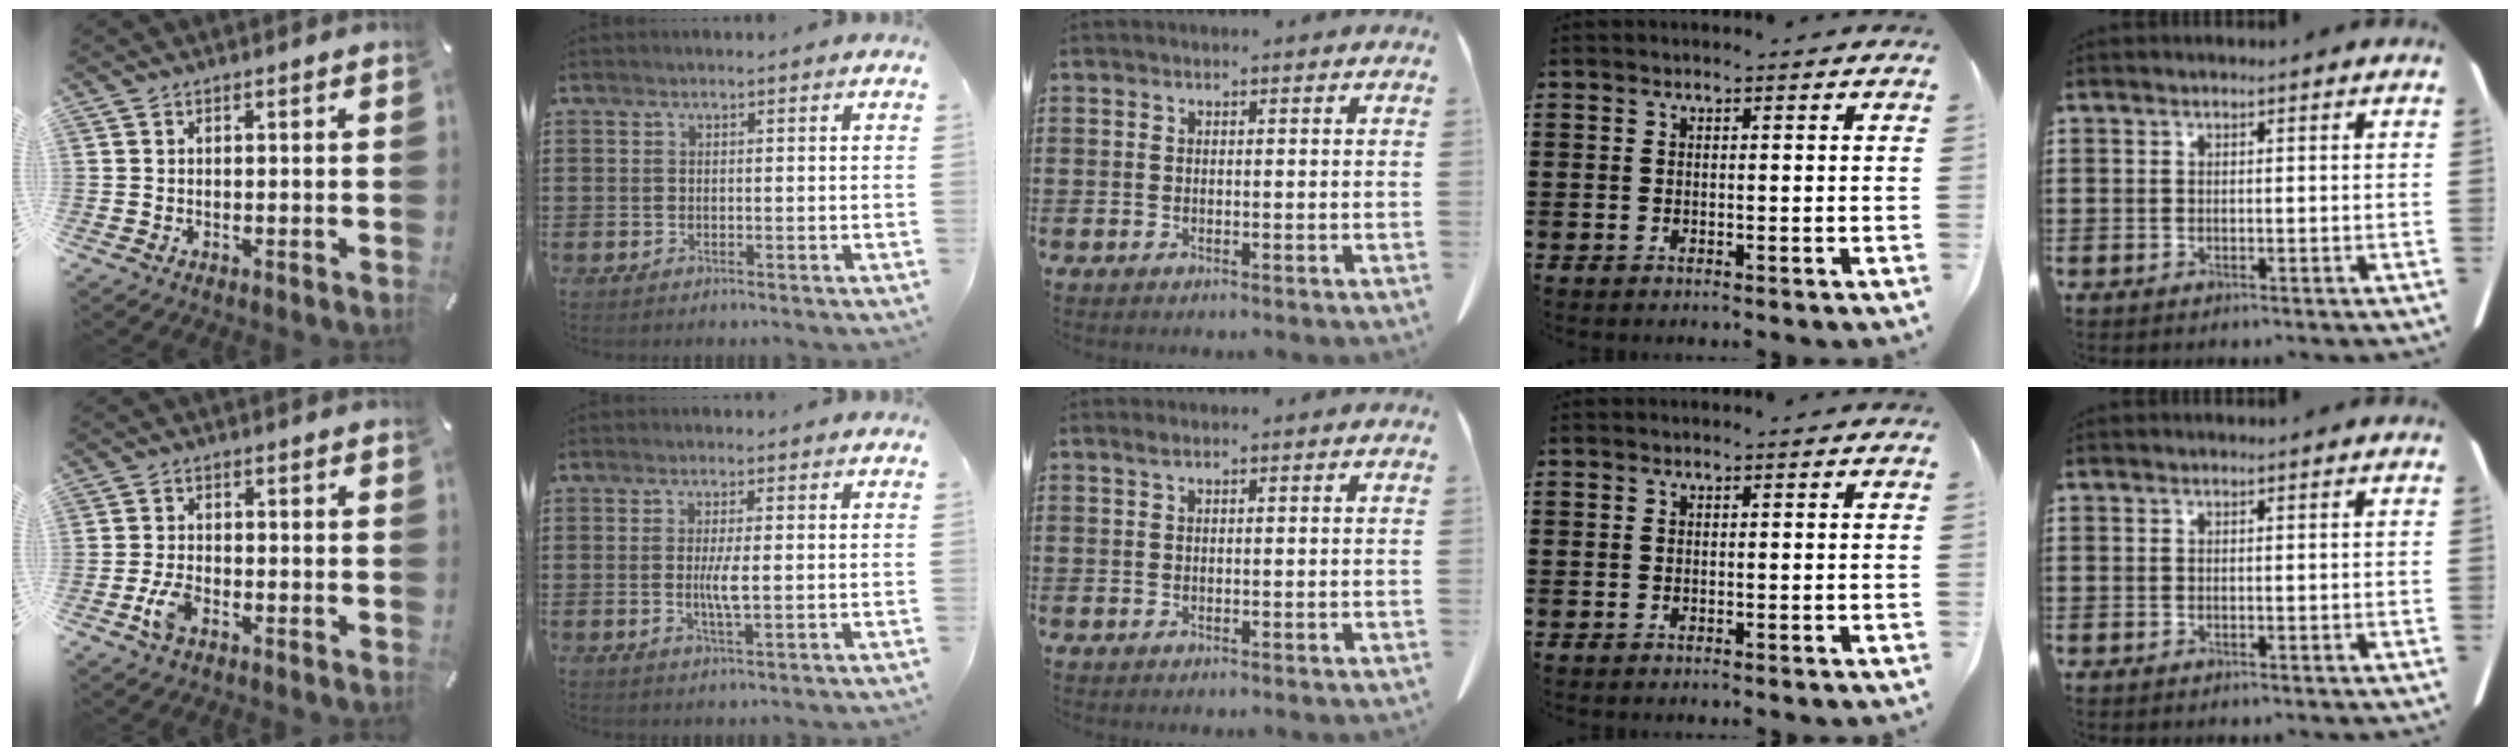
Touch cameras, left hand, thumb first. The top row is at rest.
{"thumb": {"total": 4.9, "force": [-2.3, 2.5, 3.6], "torque": [-0.090, 0.000, -0.049]}, "index": {"total": 3.7, "force": [0.0, 0.5, 3.7], "torque": [-0.074, -0.005, -0.004]}, "middle": {"total": 0.9, "force": [0.4, 0.1, 0.7], "torque": [-0.016, 0.001, 0.008]}}